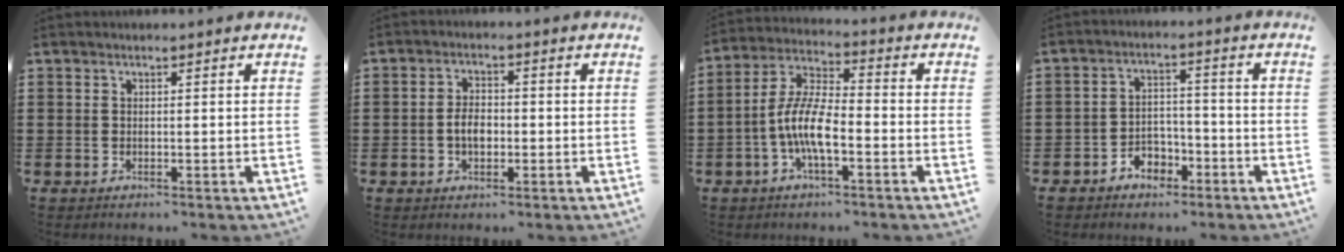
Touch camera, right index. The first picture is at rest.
{"total": 3.4, "force": [-0.8, 1.9, 2.7], "torque": [-0.045, -0.003, -0.015]}
{"total": 8.8, "force": [-2.9, 2.8, 7.8], "torque": [-0.185, -0.011, -0.063]}
{"total": 3.9, "force": [-2.8, 2.5, 1.0], "torque": [-0.024, 0.013, -0.056]}